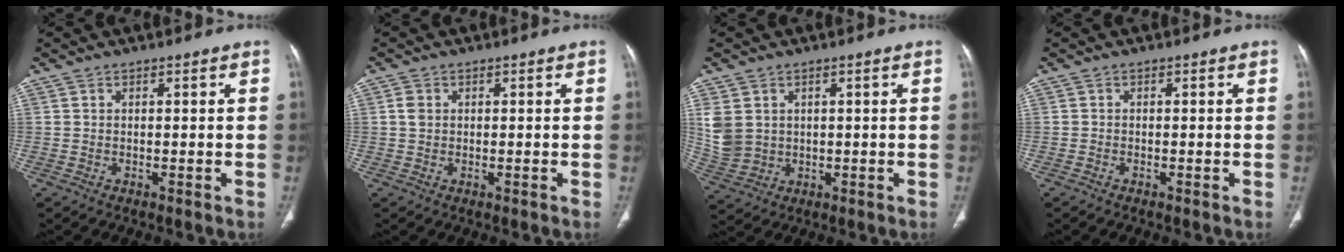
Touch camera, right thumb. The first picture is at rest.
{"total": 1.7, "force": [0.3, 1.3, 1.1], "torque": [-0.021, 0.001, 0.004]}
{"total": 7.4, "force": [1.6, 6.1, 3.8], "torque": [-0.078, -0.005, 0.050]}
{"total": 0.0}